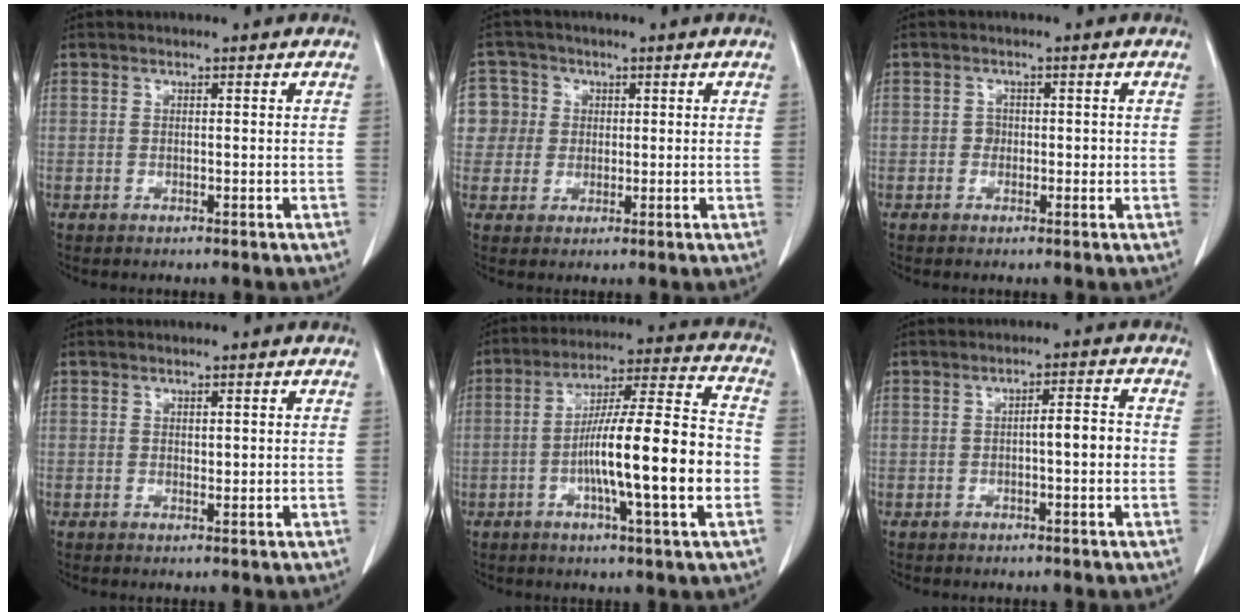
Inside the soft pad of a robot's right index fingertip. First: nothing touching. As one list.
[{"total": 7.1, "force": [1.4, 7.0, 0.3], "torque": [-0.006, 0.029, 0.031]}, {"total": 1.6, "force": [-0.1, 1.4, 0.7], "torque": [-0.003, 0.008, 0.000]}, {"total": 0.7, "force": [0.3, 0.4, 0.5], "torque": [-0.007, -0.003, 0.005]}, {"total": 16.9, "force": [-3.4, 0.9, 16.5], "torque": [-0.266, 0.012, -0.056]}, {"total": 3.7, "force": [-0.5, 0.7, 3.6], "torque": [-0.056, 0.009, -0.009]}]